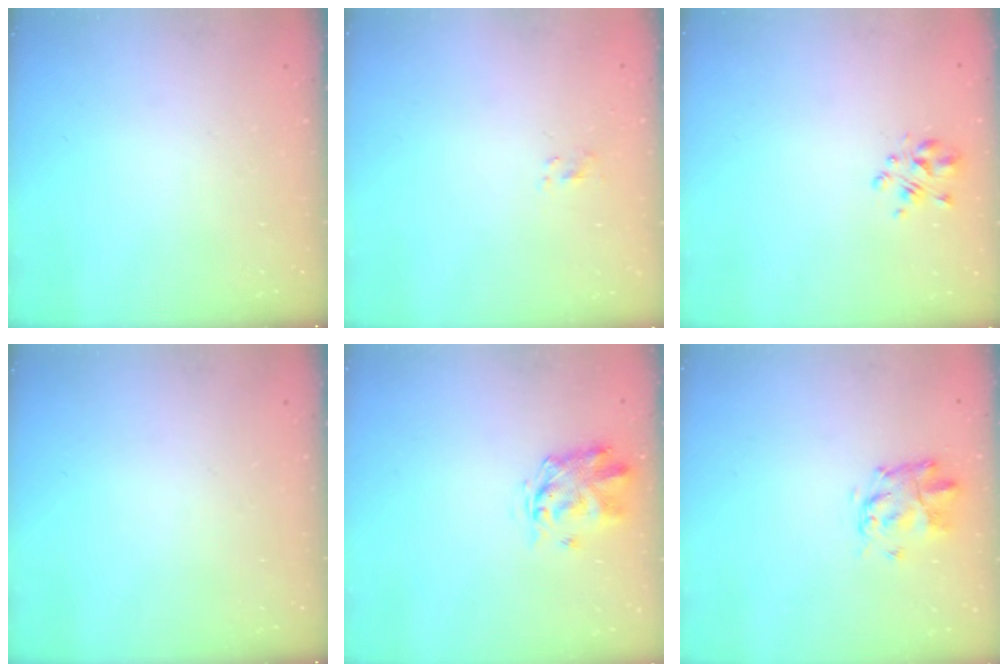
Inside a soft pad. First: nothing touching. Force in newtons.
{"total": 0.8, "press": 0.5, "slide": 0.6}
{"total": 2.5, "press": 2.4, "slide": 0.8}
{"total": 0.0}
{"total": 3.7, "press": 3.6, "slide": 1.1}
{"total": 4.1, "press": 4.0, "slide": 1.0}